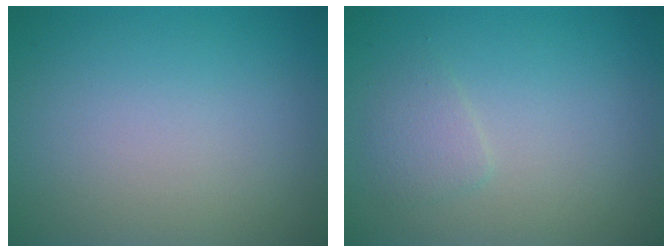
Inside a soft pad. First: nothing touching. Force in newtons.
{"total": 1.3, "press": 1.3, "slide": 0.1}